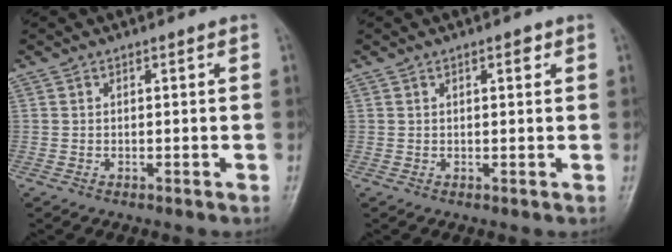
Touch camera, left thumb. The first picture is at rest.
{"total": 1.7, "force": [0.8, 0.6, 1.3], "torque": [-0.015, 0.000, 0.010]}